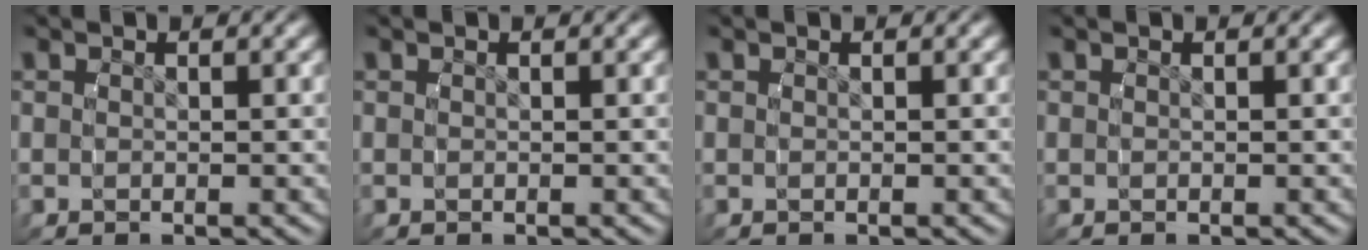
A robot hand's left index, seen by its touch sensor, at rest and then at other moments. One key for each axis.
{"total": 0.0}
{"total": 0.0}
{"total": 0.0}